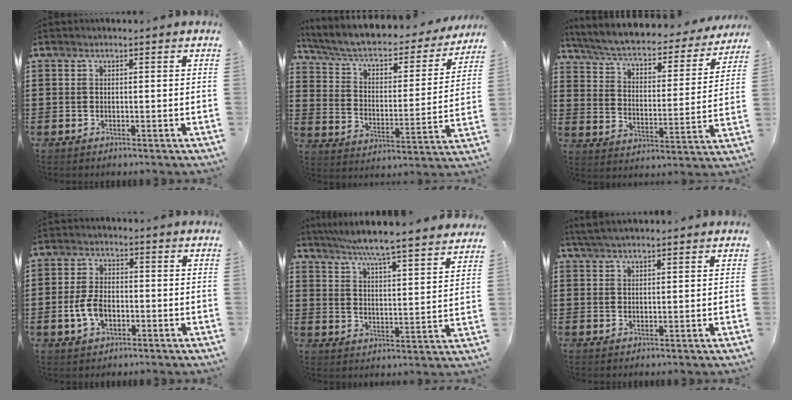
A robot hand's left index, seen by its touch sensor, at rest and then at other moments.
{"total": 5.7, "force": [4.6, 1.6, 2.9], "torque": [-0.079, -0.039, 0.075]}
{"total": 4.9, "force": [4.3, 0.5, 2.2], "torque": [-0.064, -0.037, 0.067]}
{"total": 5.4, "force": [-1.4, 3.2, 4.1], "torque": [-0.101, -0.002, -0.031]}
{"total": 5.7, "force": [5.2, -1.1, 2.0], "torque": [-0.064, -0.042, 0.084]}
{"total": 2.2, "force": [2.0, 0.1, 1.0], "torque": [-0.023, 0.003, 0.038]}